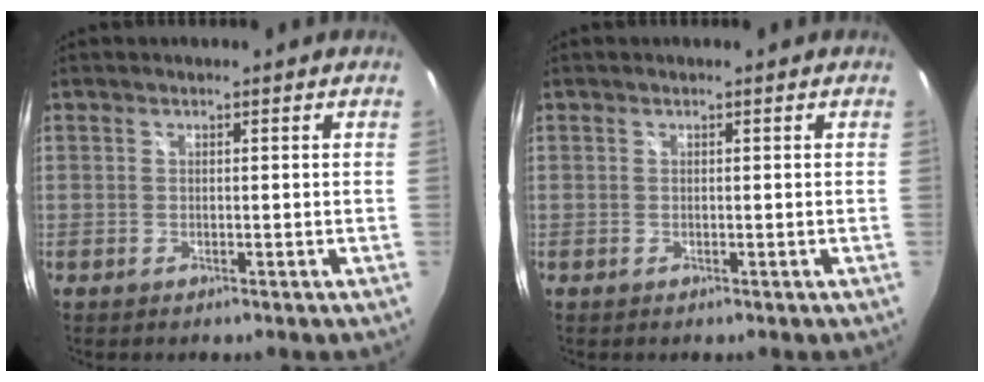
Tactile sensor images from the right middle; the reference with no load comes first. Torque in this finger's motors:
{"motor_torque": [0.09, 0.09, 0.00, 0.00]}